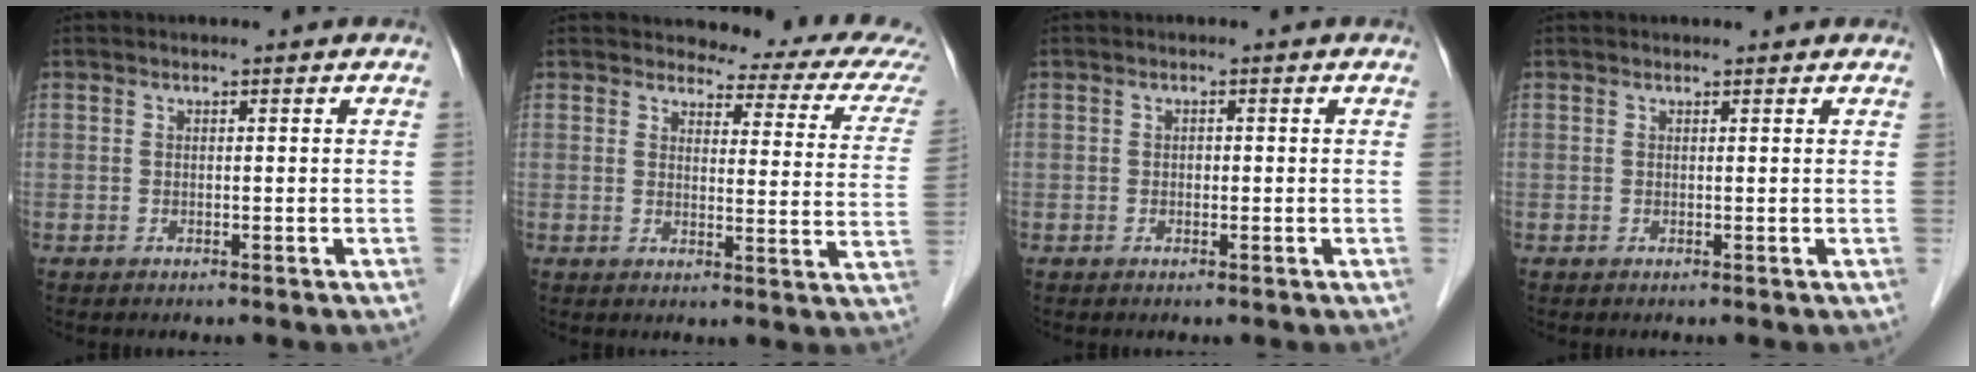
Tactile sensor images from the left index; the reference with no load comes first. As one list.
[{"total": 11.2, "force": [10.3, 2.0, 3.8], "torque": [-0.031, -0.038, 0.090]}, {"total": 0.6, "force": [-0.2, 0.5, 0.3], "torque": [-0.006, 0.002, -0.006]}, {"total": 1.9, "force": [1.8, 0.6, 0.4], "torque": [-0.013, 0.016, 0.015]}]